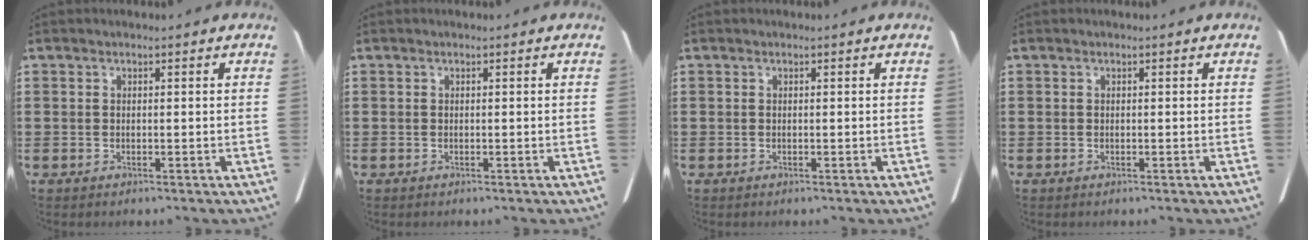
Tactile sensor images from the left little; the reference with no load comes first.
{"total": 0.0}
{"total": 0.0}
{"total": 0.0}